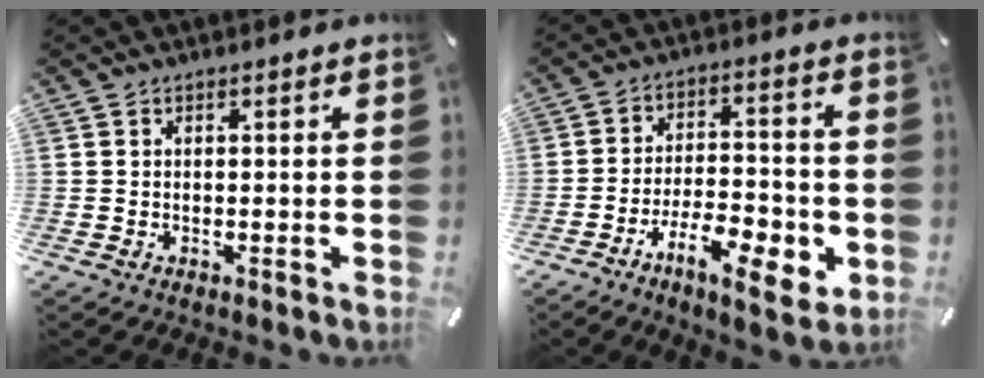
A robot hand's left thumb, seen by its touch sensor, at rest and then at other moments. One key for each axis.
{"total": 14.0, "fx": -6.8, "fy": 5.9, "fz": 10.8, "tx": -0.161, "ty": 0.037, "tz": -0.107}